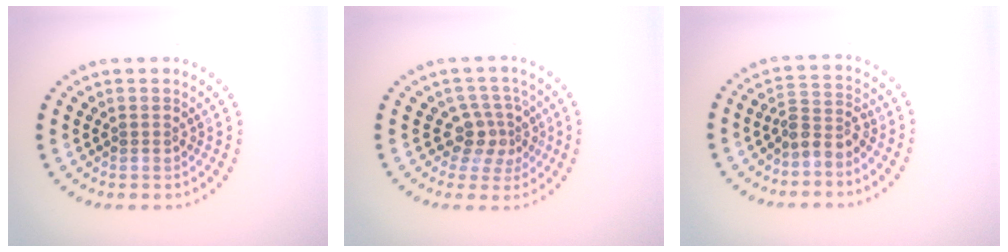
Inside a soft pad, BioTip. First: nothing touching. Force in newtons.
{"total": 3.0, "press": 2.4, "slide": 1.8}
{"total": 2.6, "press": 2.0, "slide": 1.7}